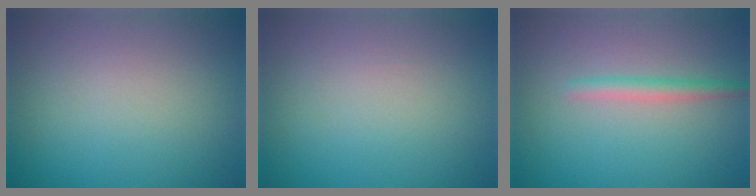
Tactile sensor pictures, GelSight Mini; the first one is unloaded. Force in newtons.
{"total": 0.0}
{"total": 1.7, "press": 1.7, "slide": 0.1}